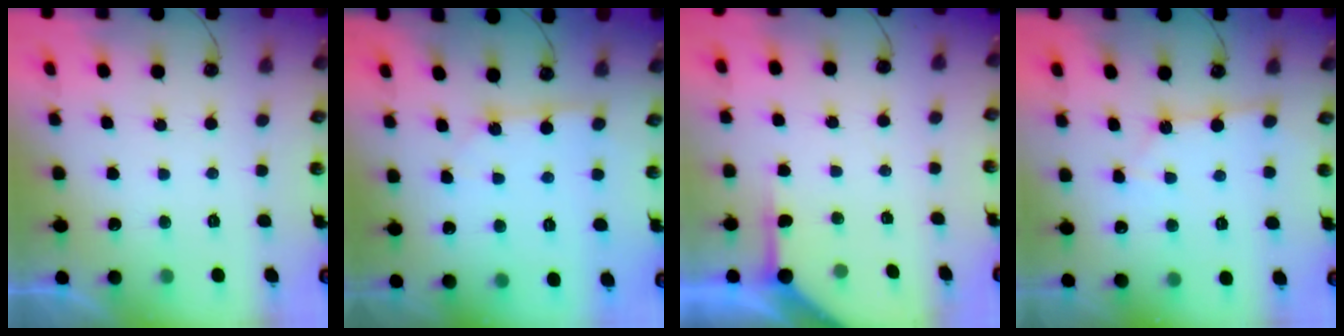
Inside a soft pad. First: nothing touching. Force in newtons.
{"total": 4.1, "press": 4.1, "slide": 0.4}
{"total": 4.5, "press": 4.5, "slide": 0.3}
{"total": 2.1, "press": 2.1, "slide": 0.3}